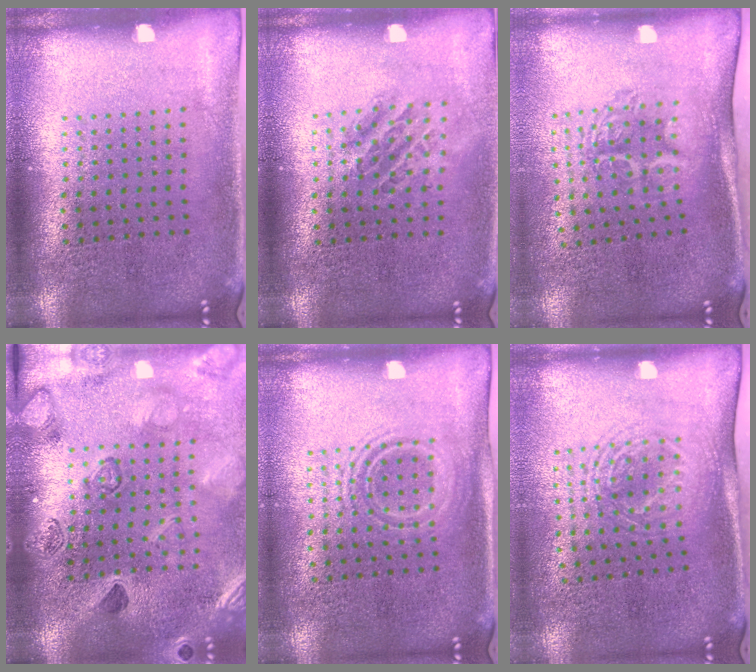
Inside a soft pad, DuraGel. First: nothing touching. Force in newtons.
{"total": 1.0, "press": 1.0, "slide": 0.4}
{"total": 1.8, "press": 1.3, "slide": 1.3}
{"total": 2.3, "press": 2.3, "slide": 0.2}
{"total": 1.4, "press": 1.2, "slide": 0.7}
{"total": 1.7, "press": 1.3, "slide": 1.1}